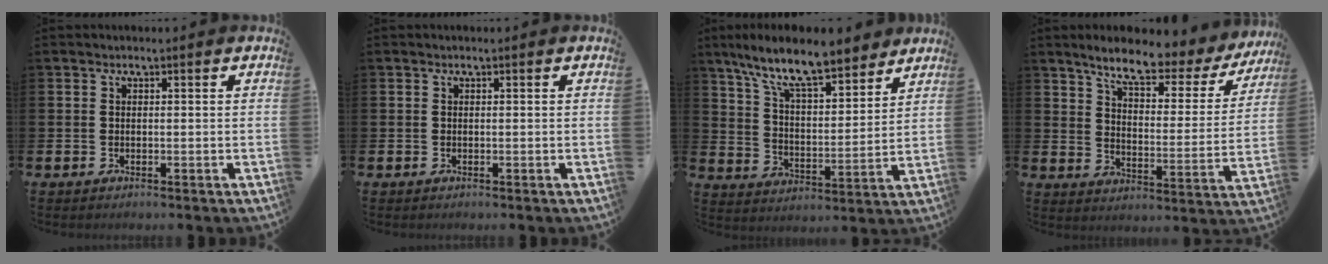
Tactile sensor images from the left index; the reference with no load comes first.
{"total": 0.0}
{"total": 11.4, "force": [9.8, 2.6, 5.1], "torque": [-0.125, -0.055, 0.171]}
{"total": 8.0, "force": [6.9, 1.6, 3.7], "torque": [-0.098, -0.039, 0.114]}